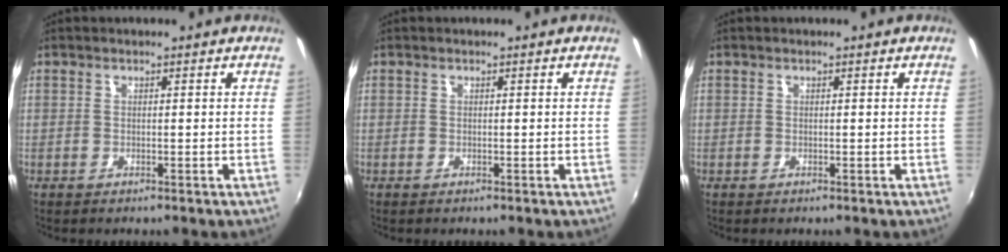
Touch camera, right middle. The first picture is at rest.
{"total": 0.0}
{"total": 0.0}